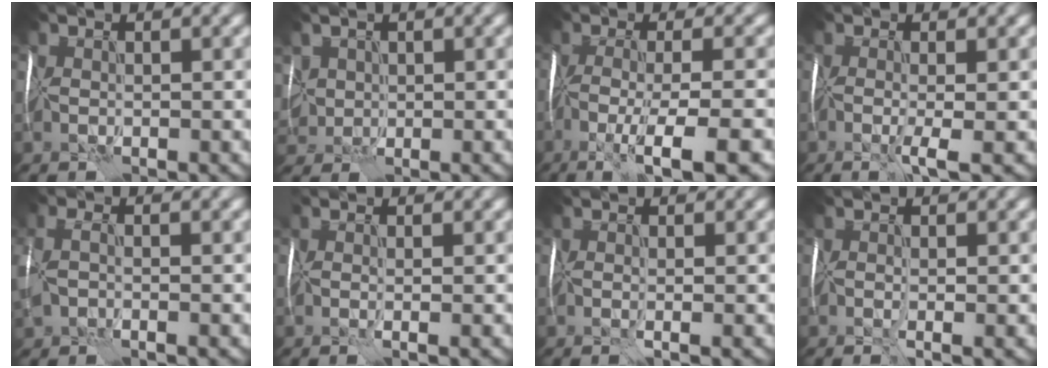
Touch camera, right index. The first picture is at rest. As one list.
[{"total": 2.6, "force": [0.6, 2.4, 0.9], "torque": [-0.031, 0.001, 0.020]}, {"total": 8.9, "force": [-5.4, 1.7, 6.9], "torque": [-0.117, -0.004, -0.080]}, {"total": 2.3, "force": [-1.0, 0.1, 2.1], "torque": [-0.048, -0.008, -0.017]}, {"total": 4.0, "force": [-0.9, 2.2, 3.2], "torque": [-0.088, -0.005, -0.007]}, {"total": 1.3, "force": [-0.1, 0.6, 1.2], "torque": [-0.011, 0.001, -0.005]}, {"total": 1.2, "force": [-0.4, 0.4, 1.1], "torque": [-0.010, -0.002, -0.001]}, {"total": 1.5, "force": [-0.6, 0.3, 1.3], "torque": [-0.016, -0.002, 0.000]}]